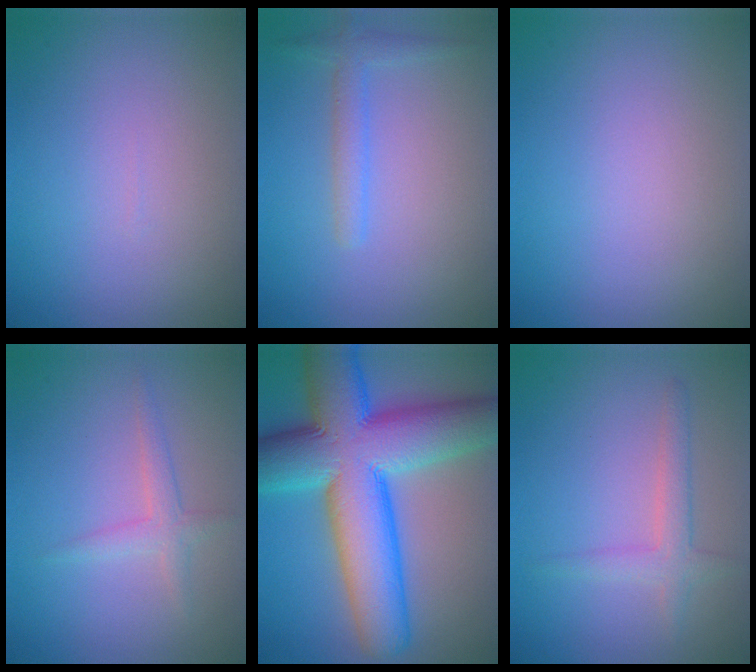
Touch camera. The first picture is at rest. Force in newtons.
{"total": 1.4, "press": 1.4, "slide": 0.1}
{"total": 0.0}
{"total": 2.3, "press": 2.3, "slide": 0.1}
{"total": 15.6, "press": 15.6, "slide": 0.5}
{"total": 2.2, "press": 2.2, "slide": 0.1}